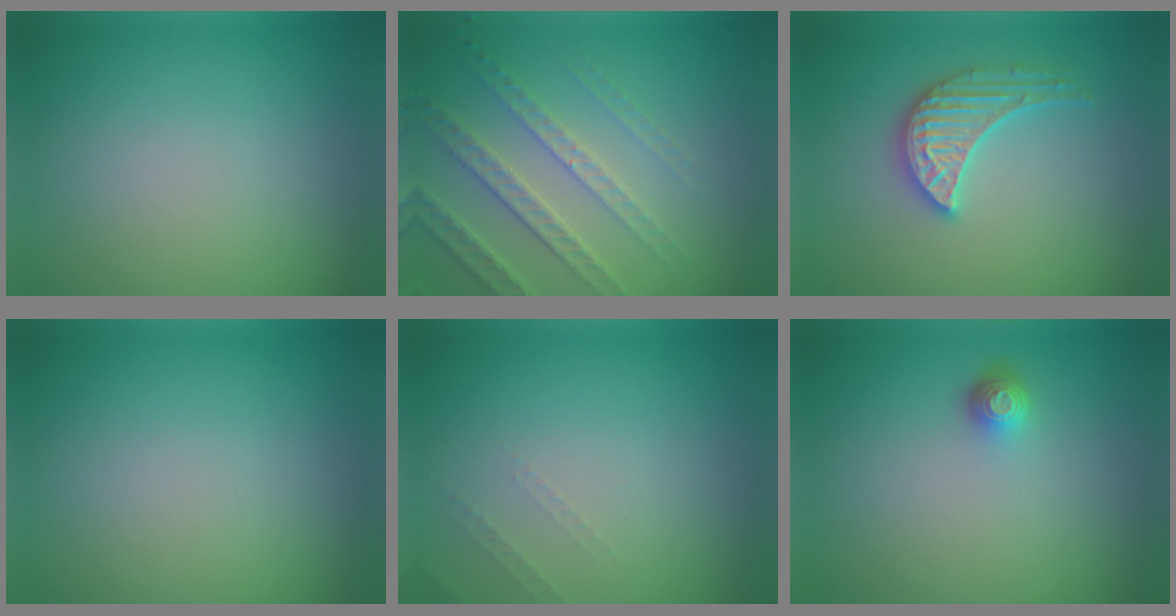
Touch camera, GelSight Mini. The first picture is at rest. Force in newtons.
{"total": 4.1, "press": 4.0, "slide": 1.0}
{"total": 3.3, "press": 3.3, "slide": 0.4}
{"total": 0.0}
{"total": 0.9, "press": 0.9, "slide": 0.3}
{"total": 1.6, "press": 1.1, "slide": 1.0}